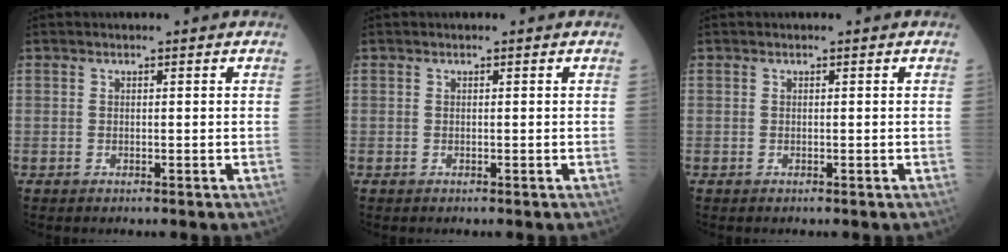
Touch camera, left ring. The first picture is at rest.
{"total": 0.0}
{"total": 0.0}